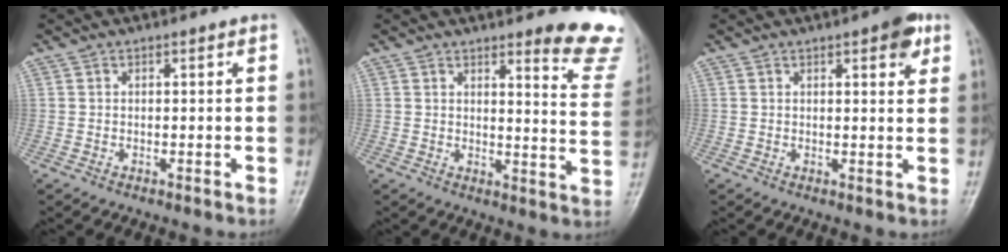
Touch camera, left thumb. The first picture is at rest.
{"total": 11.7, "force": [9.8, 2.3, 6.0], "torque": [-0.037, -0.085, 0.094]}
{"total": 4.9, "force": [2.6, 1.7, 3.8], "torque": [-0.038, -0.008, 0.026]}